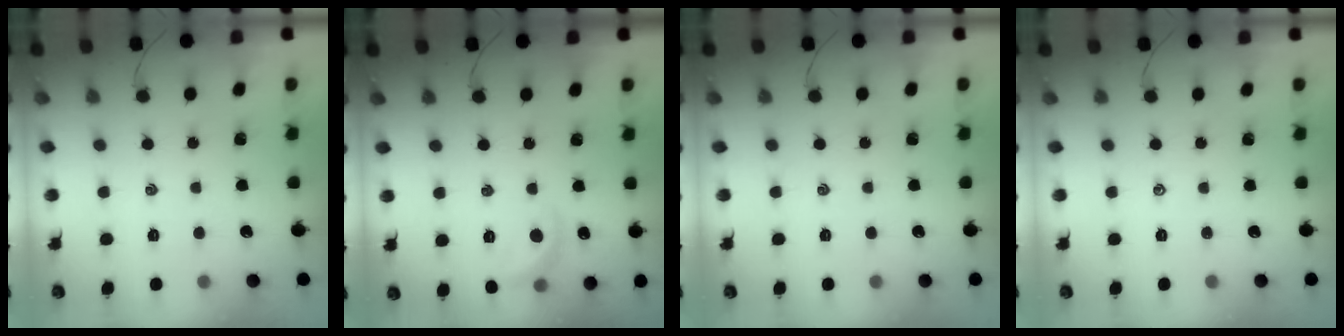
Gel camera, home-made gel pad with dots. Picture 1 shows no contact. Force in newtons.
{"total": 8.8, "press": 8.7, "slide": 1.3}
{"total": 0.0}
{"total": 0.0}